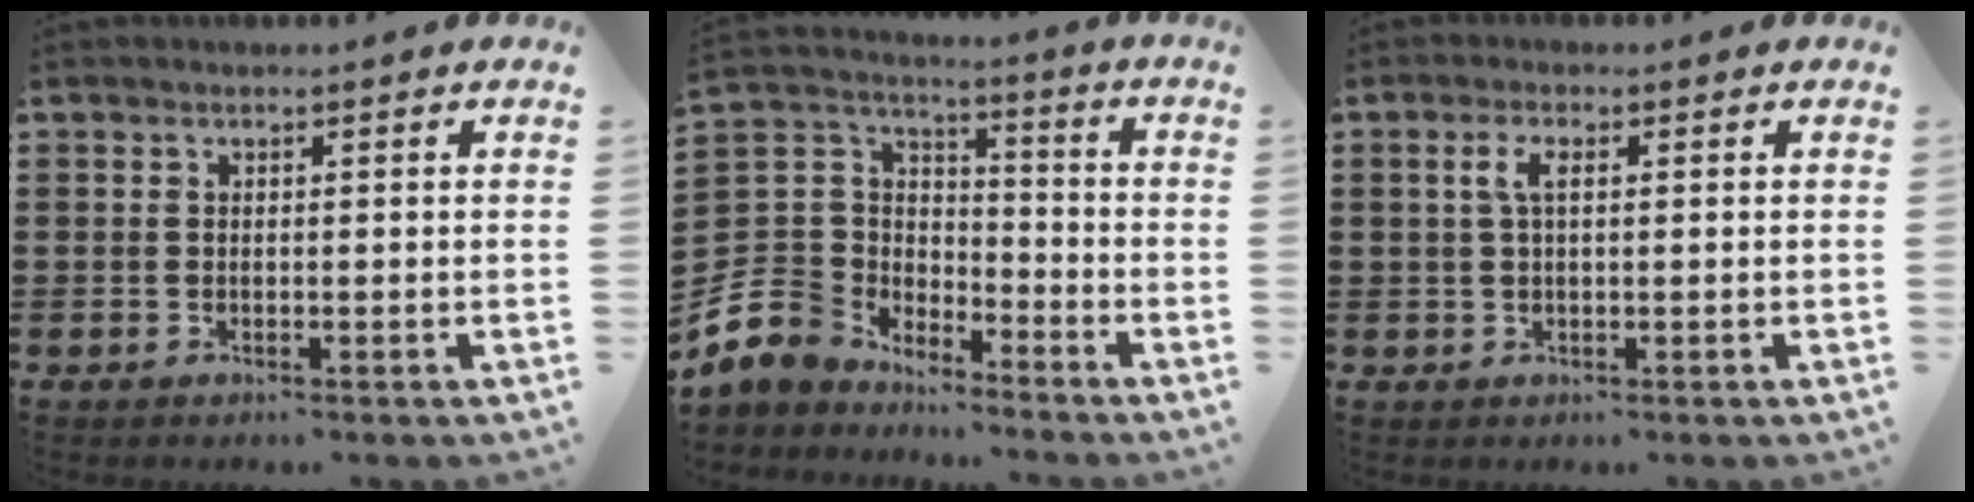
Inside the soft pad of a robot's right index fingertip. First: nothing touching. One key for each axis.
{"total": 7.7, "fx": -4.5, "fy": 6.2, "fz": 0.7, "tx": -0.073, "ty": 0.000, "tz": -0.093}
{"total": 2.7, "fx": 0.6, "fy": 1.0, "fz": 2.5, "tx": -0.059, "ty": 0.004, "tz": 0.005}